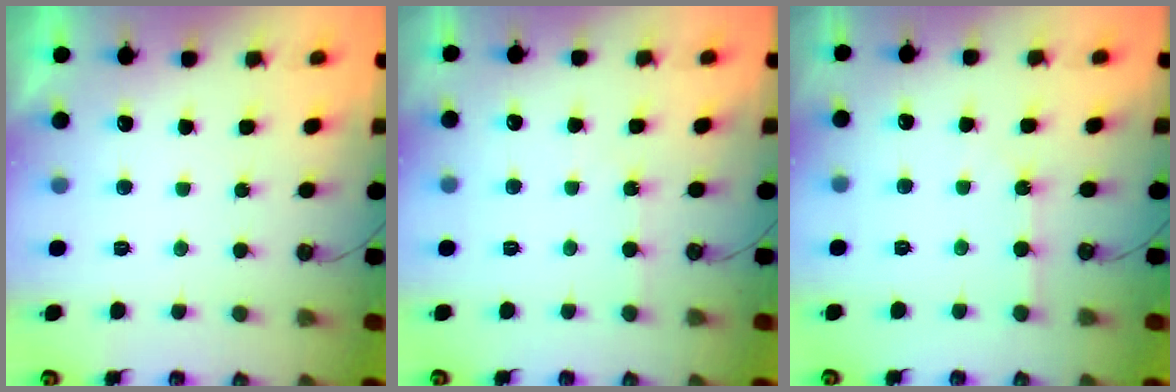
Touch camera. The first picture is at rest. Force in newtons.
{"total": 2.1, "press": 2.0, "slide": 0.3}
{"total": 1.2, "press": 1.2, "slide": 0.2}